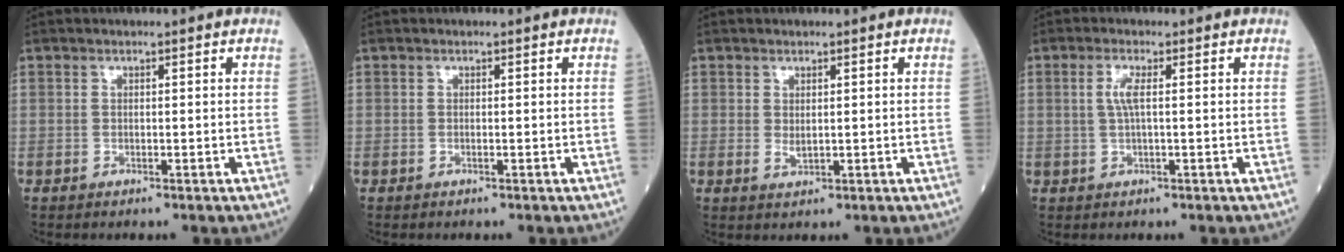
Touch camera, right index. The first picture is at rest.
{"total": 0.0}
{"total": 1.3, "force": [0.3, 0.6, 1.1], "torque": [-0.016, -0.005, 0.009]}
{"total": 2.6, "force": [0.4, 0.3, 2.5], "torque": [-0.058, 0.002, 0.008]}